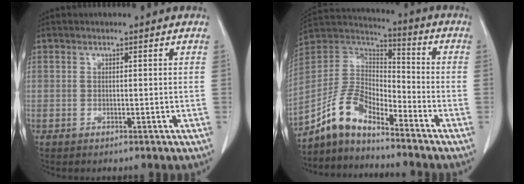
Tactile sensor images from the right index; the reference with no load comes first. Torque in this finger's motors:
{"motor_torque": [-0.06, -0.12, 0.02, -0.08]}